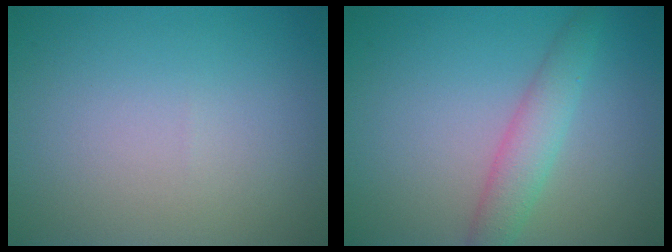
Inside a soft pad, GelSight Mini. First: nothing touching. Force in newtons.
{"total": 3.0, "press": 3.0, "slide": 0.1}